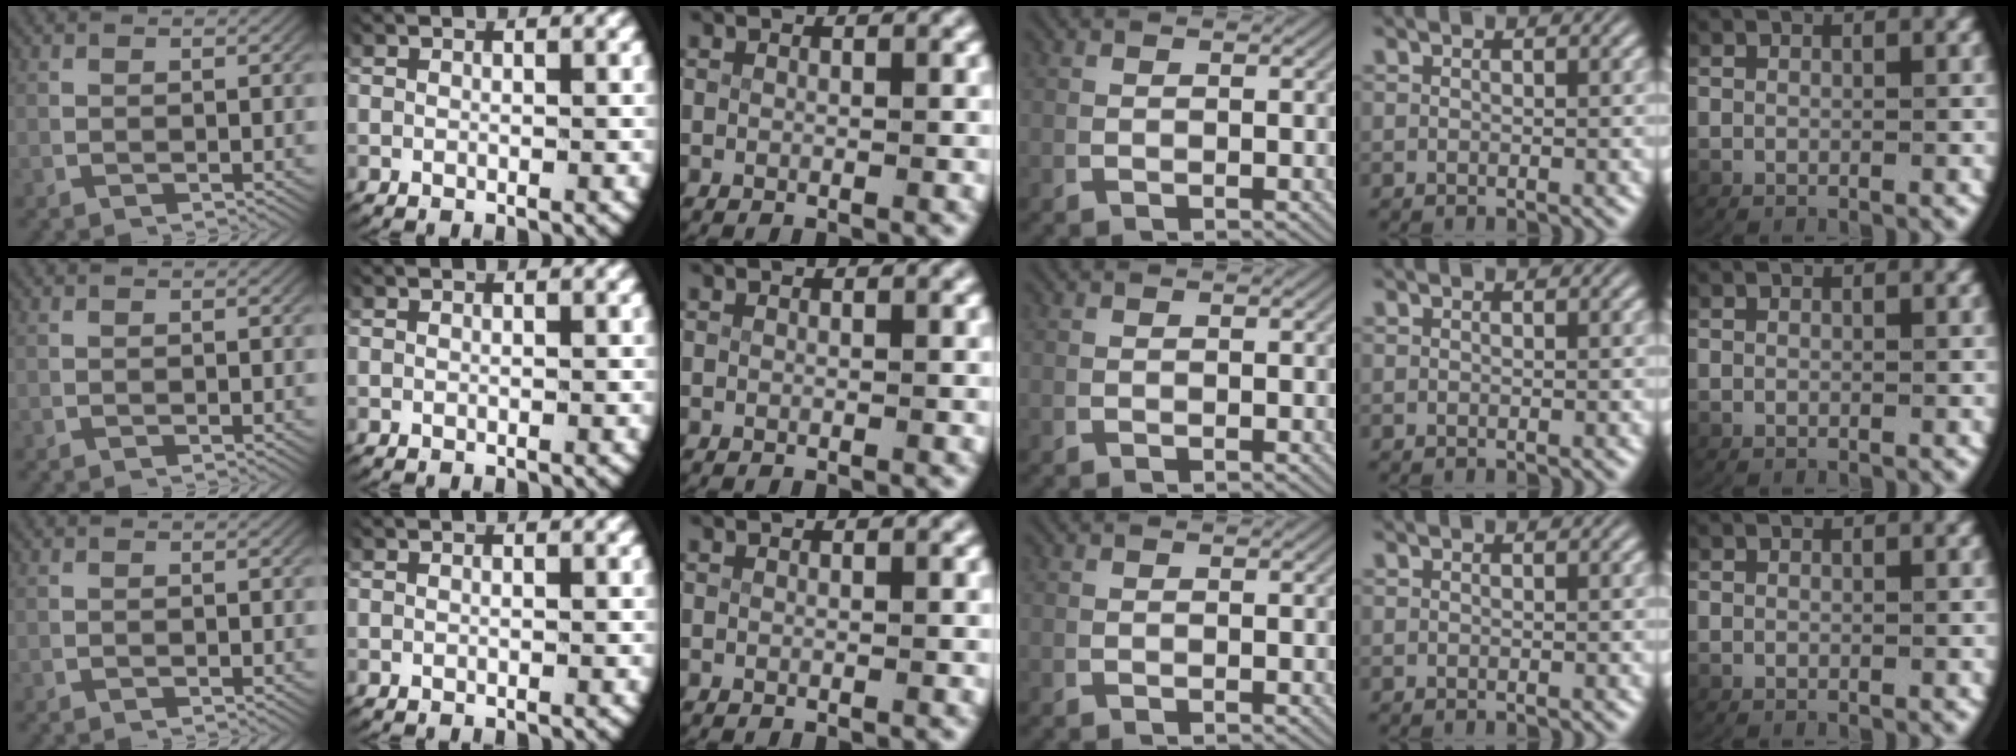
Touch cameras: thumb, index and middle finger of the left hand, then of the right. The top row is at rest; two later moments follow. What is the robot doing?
{"motion": "lift_and_place", "object": "paper towel"}